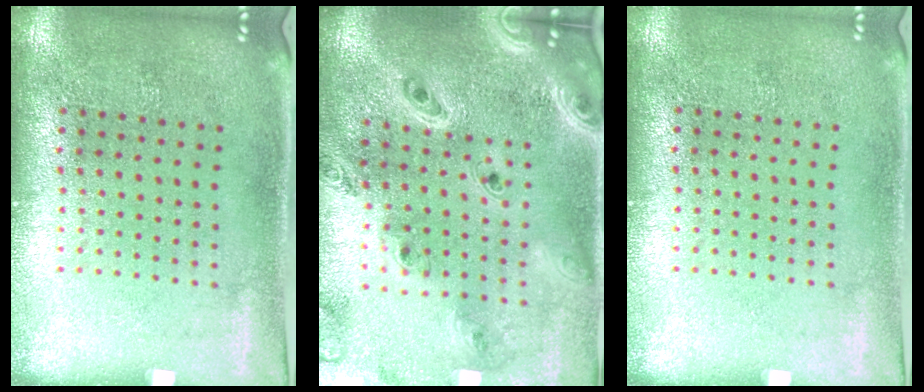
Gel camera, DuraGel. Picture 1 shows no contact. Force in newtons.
{"total": 2.5, "press": 2.2, "slide": 1.2}
{"total": 0.0}